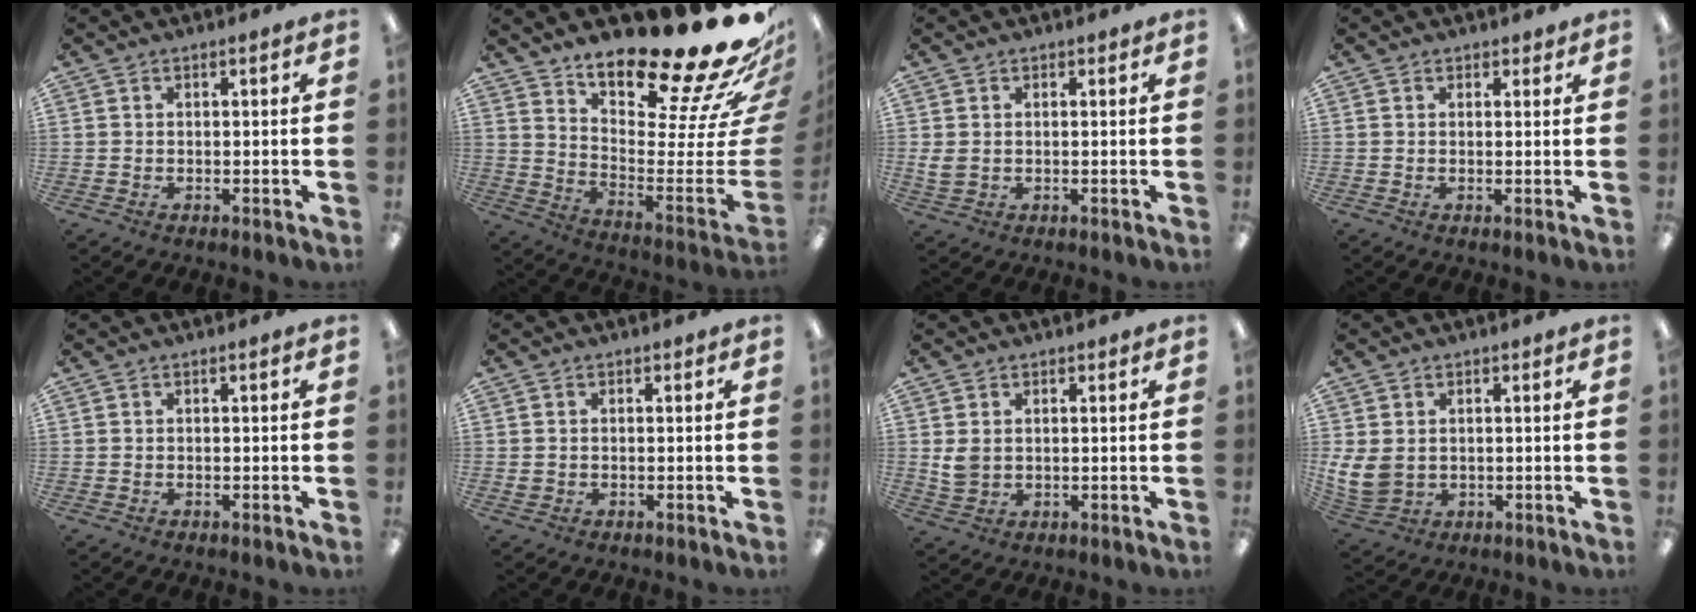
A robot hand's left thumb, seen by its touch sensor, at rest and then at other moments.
{"total": 24.6, "force": [20.4, 4.8, 12.9], "torque": [-0.130, -0.185, 0.332]}
{"total": 3.2, "force": [0.6, 2.6, 1.7], "torque": [-0.023, 0.002, 0.011]}
{"total": 1.3, "force": [1.0, 0.8, 0.1], "torque": [0.005, -0.002, 0.016]}
{"total": 0.0}
{"total": 1.2, "force": [0.2, 1.2, 0.2], "torque": [-0.004, 0.005, 0.002]}
{"total": 4.5, "force": [1.4, 3.7, 2.1], "torque": [-0.034, 0.004, 0.028]}
{"total": 8.1, "force": [1.5, 6.7, 4.3], "torque": [-0.106, -0.002, 0.030]}